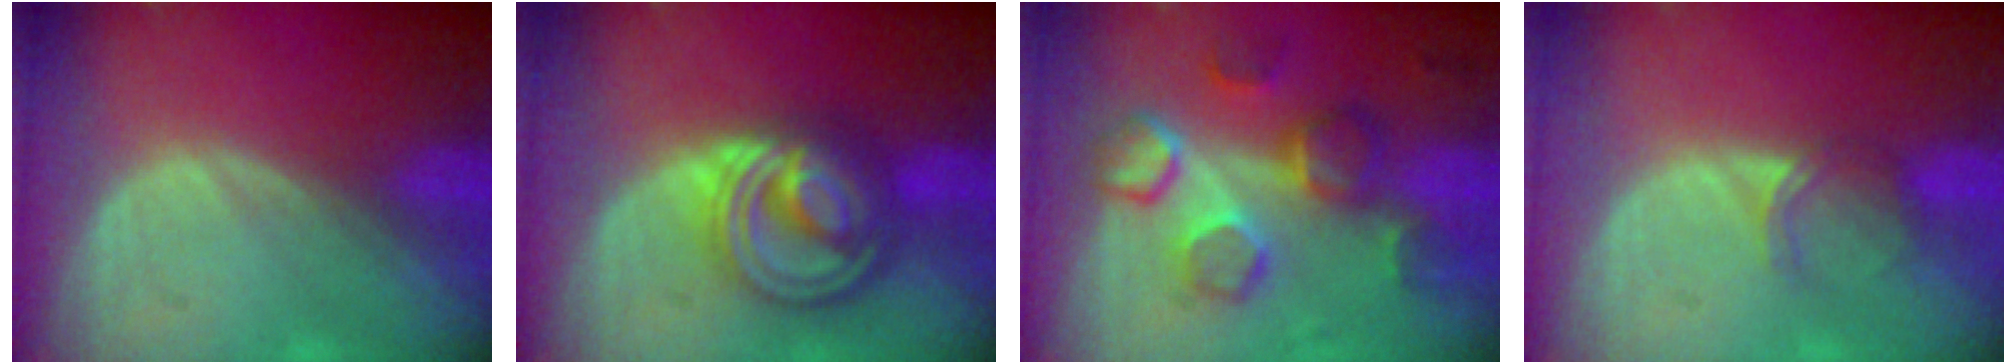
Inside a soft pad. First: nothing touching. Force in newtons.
{"total": 9.0, "press": 9.0, "slide": 0.7}
{"total": 8.7, "press": 8.4, "slide": 2.0}
{"total": 2.9, "press": 2.5, "slide": 1.5}